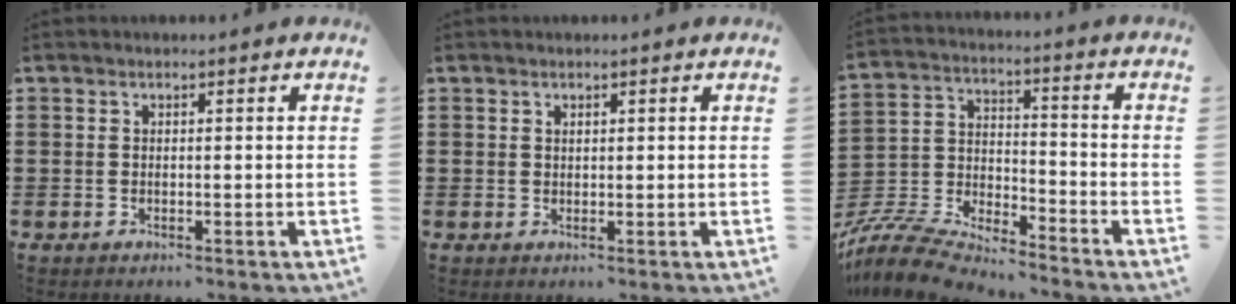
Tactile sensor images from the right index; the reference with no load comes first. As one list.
[{"total": 0.7, "force": [0.6, 0.2, 0.2], "torque": [-0.003, 0.001, 0.014]}, {"total": 7.8, "force": [-7.4, 1.3, 2.0], "torque": [-0.061, -0.001, -0.153]}]